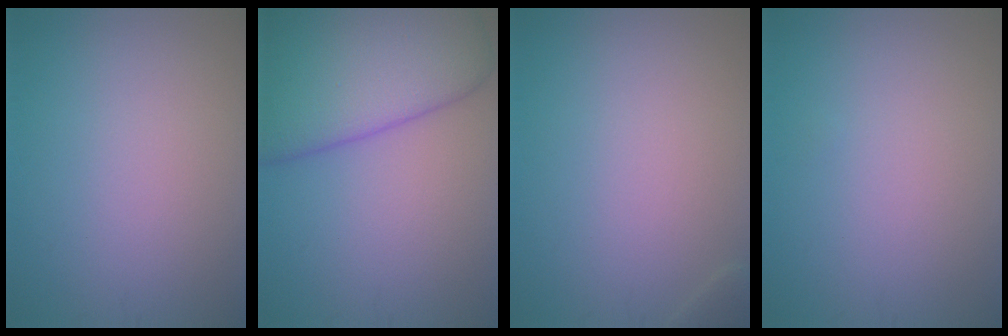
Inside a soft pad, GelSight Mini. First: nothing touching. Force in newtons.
{"total": 10.8, "press": 10.8, "slide": 0.5}
{"total": 0.7, "press": 0.7, "slide": 0.0}
{"total": 0.0}